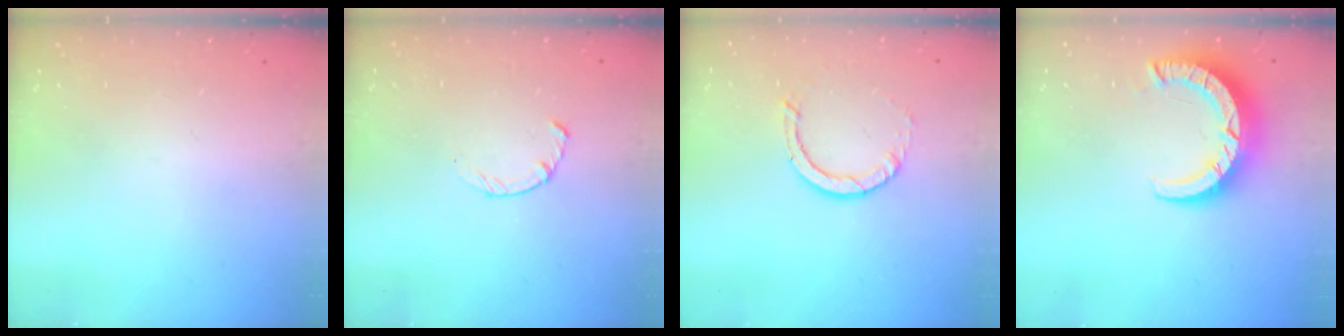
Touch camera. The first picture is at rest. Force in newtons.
{"total": 2.4, "press": 2.3, "slide": 0.4}
{"total": 2.9, "press": 2.9, "slide": 0.2}
{"total": 8.9, "press": 8.8, "slide": 1.1}